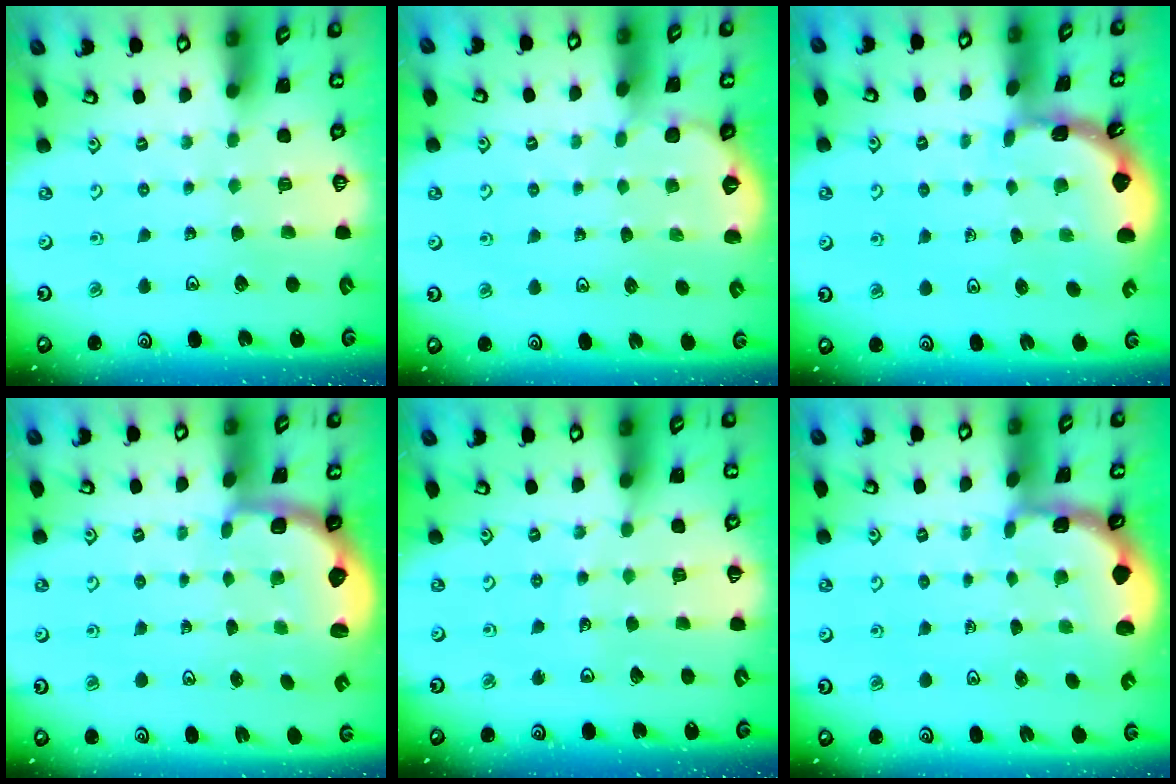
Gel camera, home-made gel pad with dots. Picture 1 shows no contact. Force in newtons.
{"total": 1.4, "press": 1.4, "slide": 0.1}
{"total": 1.8, "press": 1.8, "slide": 0.1}
{"total": 2.6, "press": 2.0, "slide": 1.7}
{"total": 2.2, "press": 2.2, "slide": 0.2}
{"total": 1.8, "press": 1.8, "slide": 0.2}